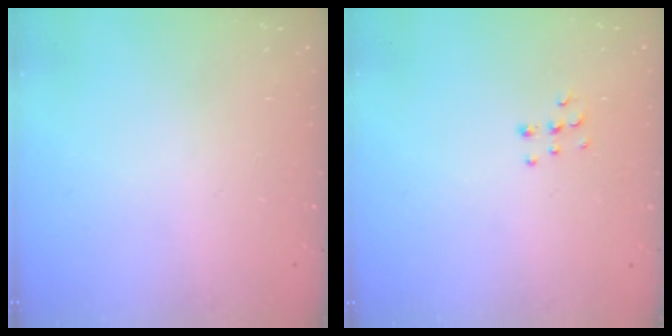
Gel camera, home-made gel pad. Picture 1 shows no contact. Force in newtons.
{"total": 5.8, "press": 5.8, "slide": 0.4}